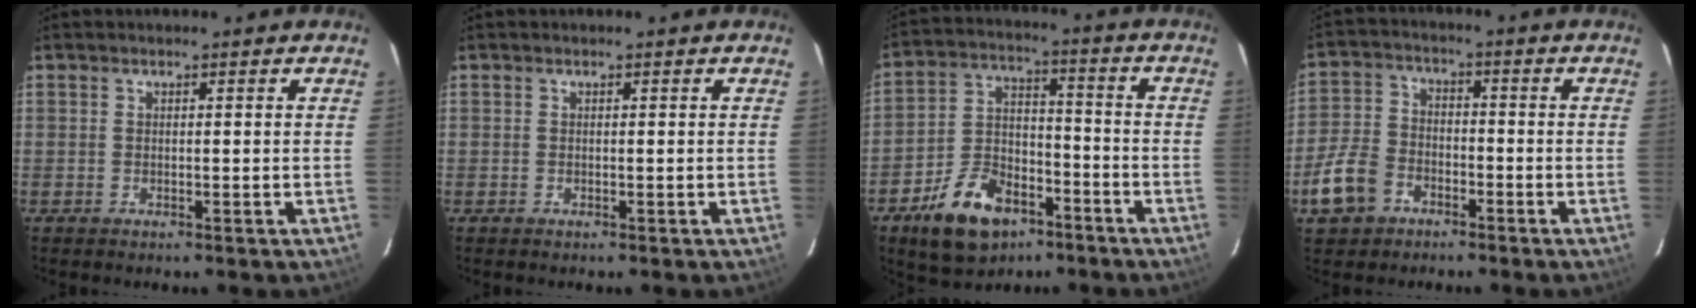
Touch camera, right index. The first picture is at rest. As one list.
[{"total": 0.0}, {"total": 14.5, "force": [-8.7, 8.5, 7.9], "torque": [-0.170, 0.017, -0.138]}, {"total": 9.4, "force": [-5.1, 6.6, 4.3], "torque": [-0.111, 0.015, -0.096]}]